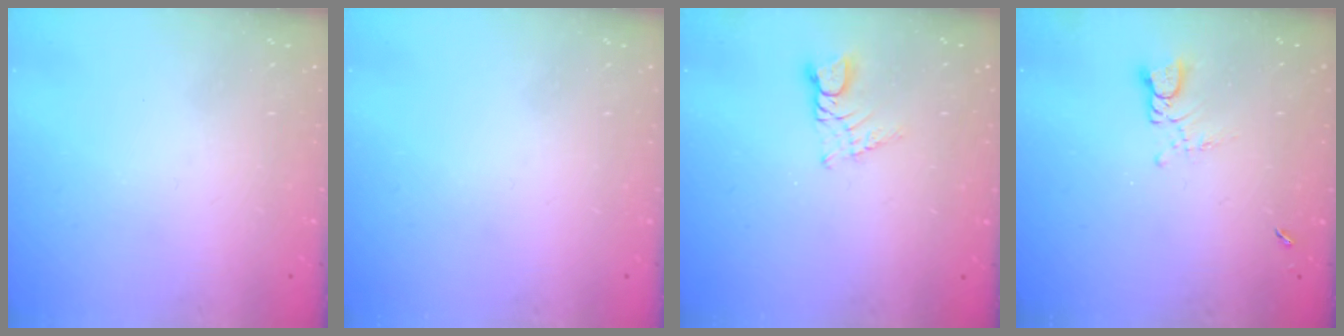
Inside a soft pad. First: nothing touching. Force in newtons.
{"total": 0.0}
{"total": 3.7, "press": 3.6, "slide": 0.3}
{"total": 2.9, "press": 2.9, "slide": 0.2}